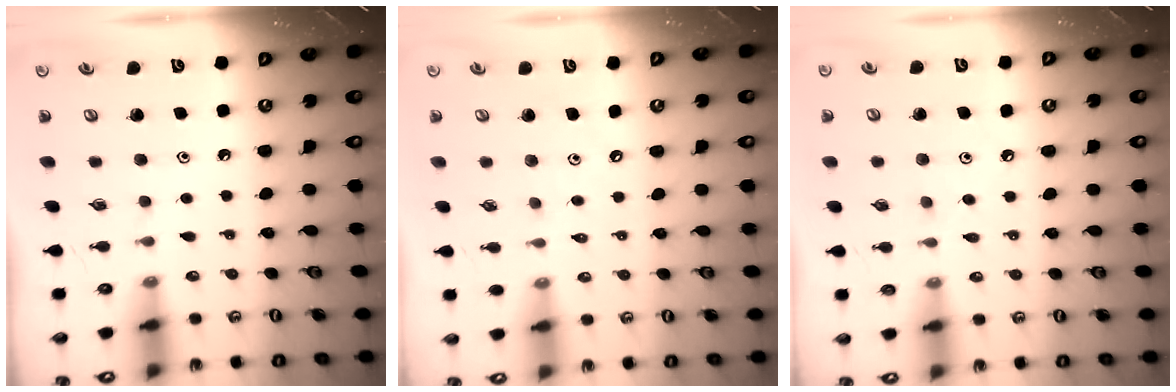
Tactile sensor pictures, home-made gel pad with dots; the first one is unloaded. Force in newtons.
{"total": 2.6, "press": 2.6, "slide": 0.3}
{"total": 4.4, "press": 4.4, "slide": 0.5}